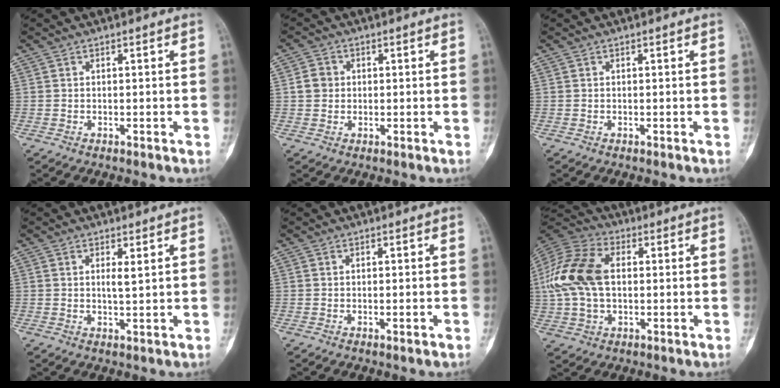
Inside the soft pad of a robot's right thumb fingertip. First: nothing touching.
{"total": 3.3, "force": [0.3, 3.0, 1.3], "torque": [-0.012, 0.006, 0.001]}
{"total": 0.0}
{"total": 1.9, "force": [0.8, 0.3, 1.7], "torque": [-0.028, -0.008, 0.016]}
{"total": 1.0, "force": [-0.4, 0.1, 0.9], "torque": [-0.011, 0.000, -0.002]}
{"total": 17.2, "force": [1.4, 11.0, 13.2], "torque": [-0.286, 0.021, 0.024]}